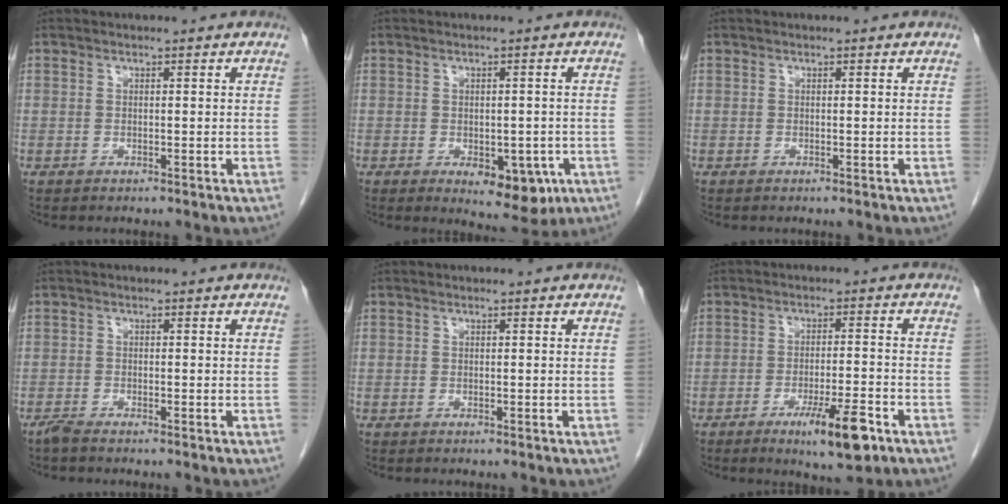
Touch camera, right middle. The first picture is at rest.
{"total": 7.2, "force": [-2.8, 3.5, 5.7], "torque": [-0.063, -0.005, -0.023]}
{"total": 0.0}
{"total": 1.3, "force": [-1.1, 0.0, 0.5], "torque": [-0.018, -0.004, -0.024]}
{"total": 0.0}
{"total": 9.0, "force": [-5.1, 1.9, 7.2], "torque": [-0.109, -0.008, -0.073]}